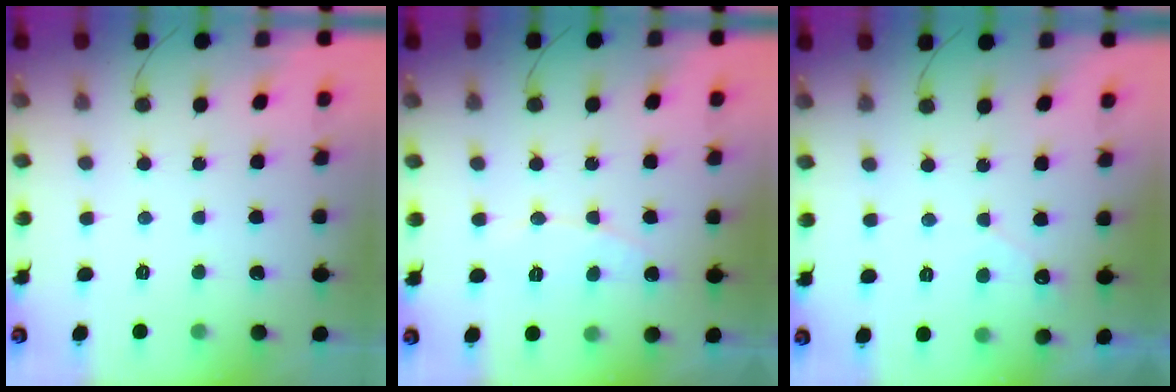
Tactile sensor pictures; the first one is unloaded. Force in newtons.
{"total": 5.5, "press": 5.5, "slide": 0.3}
{"total": 2.5, "press": 2.5, "slide": 0.1}